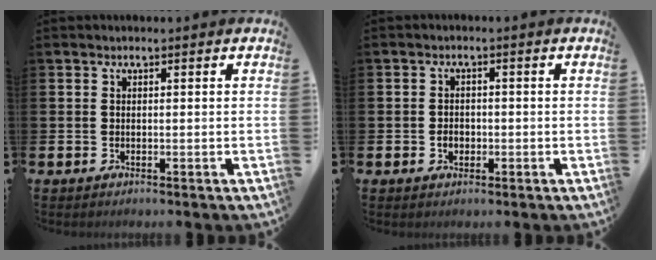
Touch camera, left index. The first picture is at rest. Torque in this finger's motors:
{"motor_torque": [0.21, -0.05, 0.03, 0.04]}